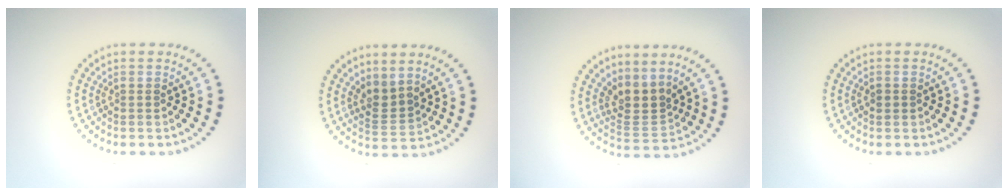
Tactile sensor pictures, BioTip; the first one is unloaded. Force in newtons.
{"total": 2.3, "press": 1.5, "slide": 1.7}
{"total": 3.0, "press": 2.1, "slide": 2.1}
{"total": 1.0, "press": 1.0, "slide": 0.2}